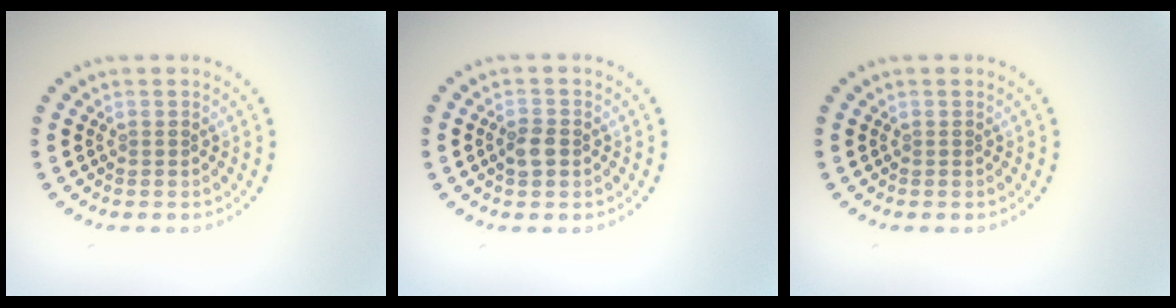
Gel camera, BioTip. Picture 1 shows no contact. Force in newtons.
{"total": 1.7, "press": 1.7, "slide": 0.2}
{"total": 0.0}